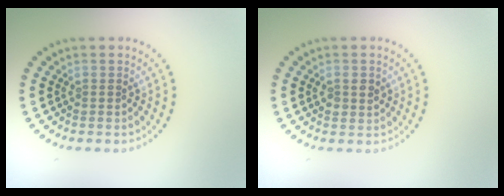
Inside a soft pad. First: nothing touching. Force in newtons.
{"total": 1.5, "press": 1.5, "slide": 0.4}